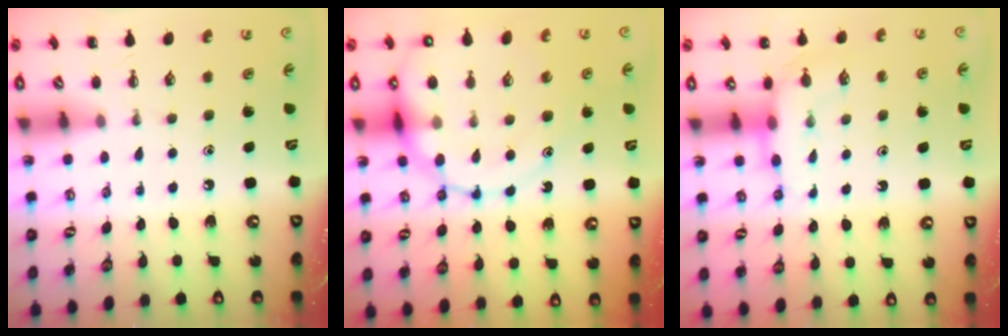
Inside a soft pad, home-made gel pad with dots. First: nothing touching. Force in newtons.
{"total": 17.0, "press": 16.8, "slide": 2.4}
{"total": 7.6, "press": 7.6, "slide": 0.6}